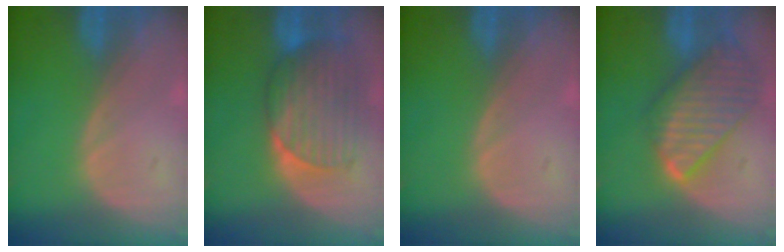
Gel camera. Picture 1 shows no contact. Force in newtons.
{"total": 9.0, "press": 8.4, "slide": 3.3}
{"total": 0.0}
{"total": 9.7, "press": 8.3, "slide": 5.0}